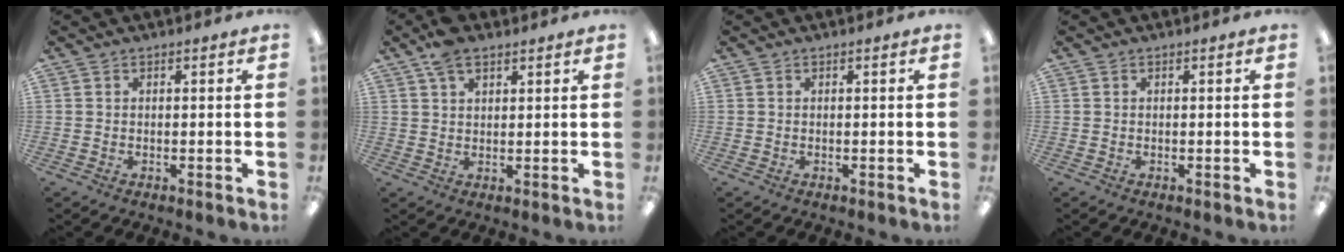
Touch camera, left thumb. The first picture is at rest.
{"total": 5.7, "force": [3.8, 2.7, 3.3], "torque": [-0.055, -0.009, 0.067]}
{"total": 0.0}
{"total": 0.0}